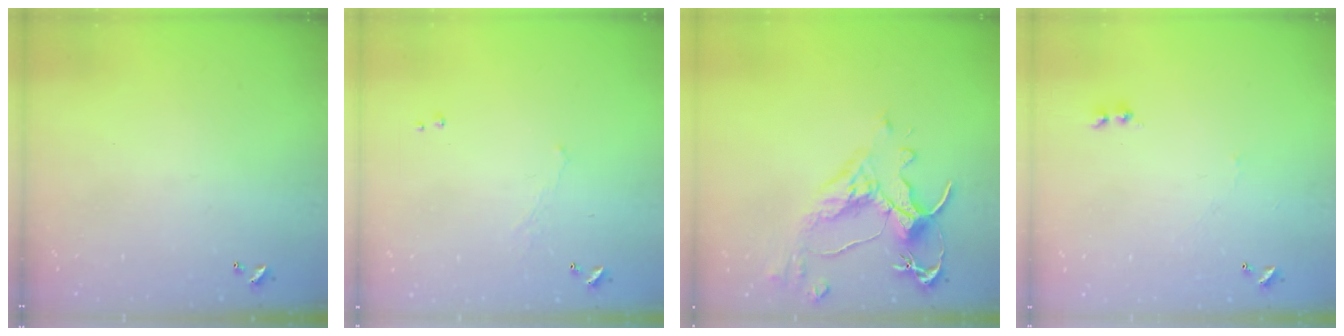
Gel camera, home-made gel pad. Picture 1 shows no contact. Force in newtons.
{"total": 1.1, "press": 1.0, "slide": 0.6}
{"total": 6.2, "press": 6.0, "slide": 1.6}
{"total": 1.5, "press": 1.4, "slide": 0.6}